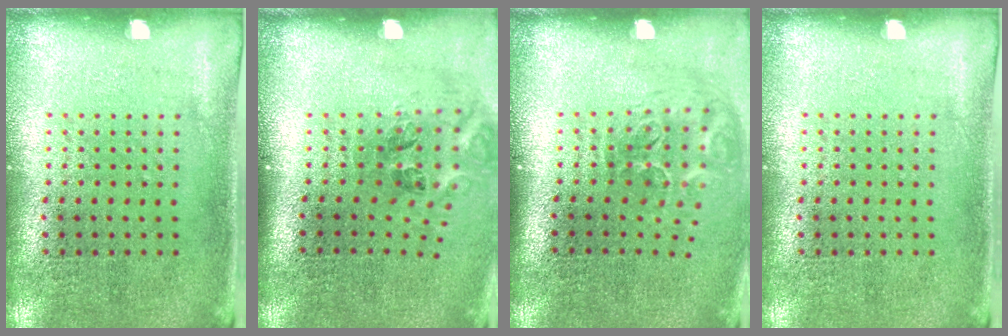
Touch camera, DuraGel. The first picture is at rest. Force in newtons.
{"total": 1.5, "press": 1.0, "slide": 1.0}
{"total": 2.0, "press": 1.2, "slide": 1.6}
{"total": 0.0}